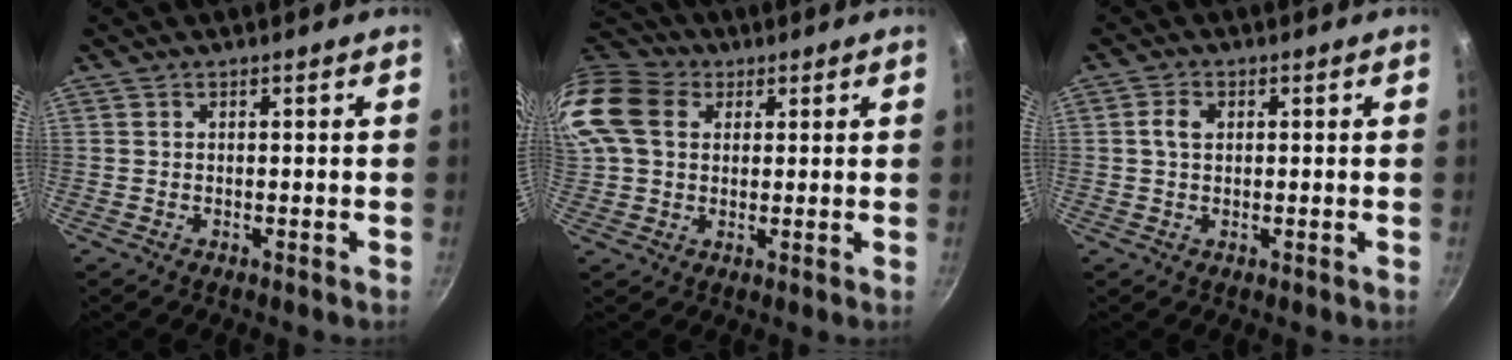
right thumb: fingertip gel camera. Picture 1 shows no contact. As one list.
[{"total": 19.5, "force": [6.2, 14.8, 11.1], "torque": [-0.262, 0.035, 0.106]}, {"total": 3.1, "force": [0.6, 2.2, 2.0], "torque": [-0.031, 0.006, 0.008]}]